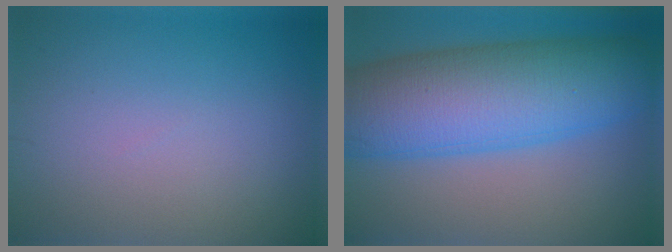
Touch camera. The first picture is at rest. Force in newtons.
{"total": 12.7, "press": 12.7, "slide": 0.2}